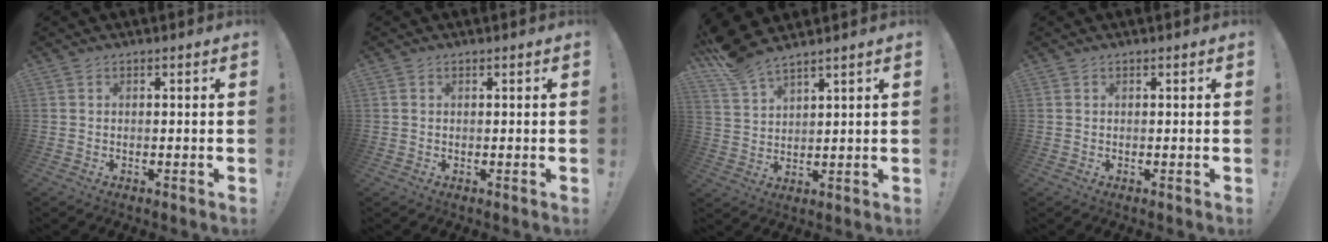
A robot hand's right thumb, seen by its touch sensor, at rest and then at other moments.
{"total": 0.6, "force": [0.3, 0.4, 0.2], "torque": [-0.011, 0.003, 0.007]}
{"total": 7.8, "force": [6.9, 1.7, 3.3], "torque": [-0.082, -0.038, 0.134]}
{"total": 0.0}